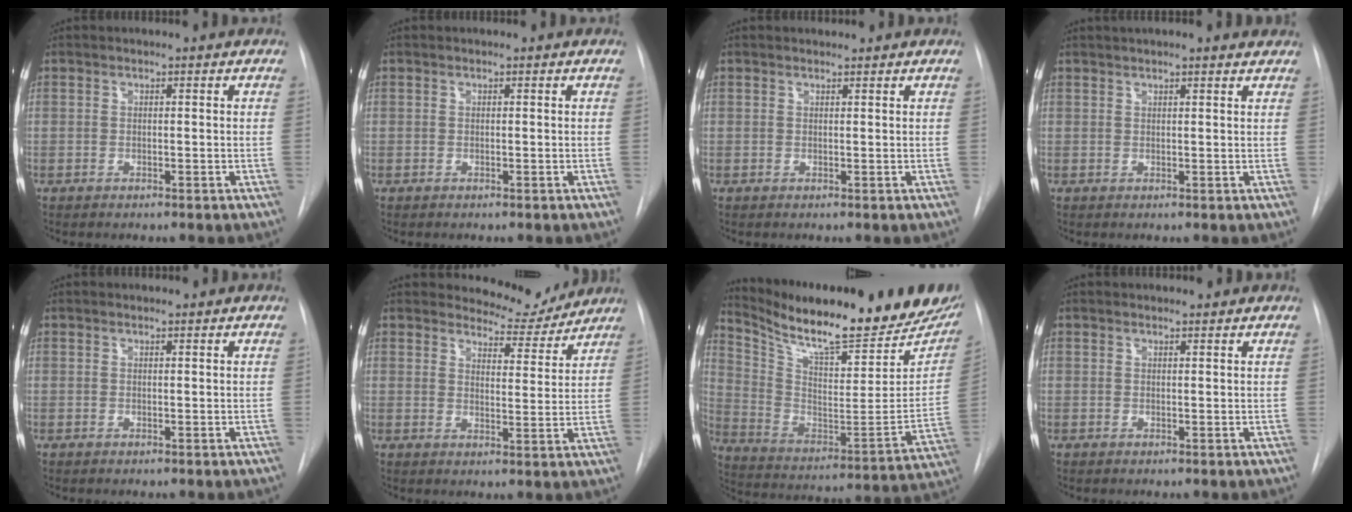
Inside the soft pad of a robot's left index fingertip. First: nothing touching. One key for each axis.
{"total": 0.0}
{"total": 1.1, "fx": 1.0, "fy": 0.2, "fz": 0.1, "tx": -0.009, "ty": 0.008, "tz": 0.019}
{"total": 8.5, "fx": 7.5, "fy": 1.4, "fz": 3.6, "tx": -0.049, "ty": 0.026, "tz": 0.085}
{"total": 0.7, "fx": 0.7, "fy": 0.1, "fz": 0.1, "tx": -0.006, "ty": 0.008, "tz": 0.013}
{"total": 6.8, "fx": 6.6, "fy": 1.6, "fz": -0.3, "tx": 0.008, "ty": -0.018, "tz": 0.085}
{"total": 27.3, "fx": 22.6, "fy": 5.8, "fz": 14.2, "tx": -0.234, "ty": -0.048, "tz": 0.324}
{"total": 1.8, "fx": 1.7, "fy": 0.4, "fz": 0.4, "tx": -0.010, "ty": 0.013, "tz": 0.024}